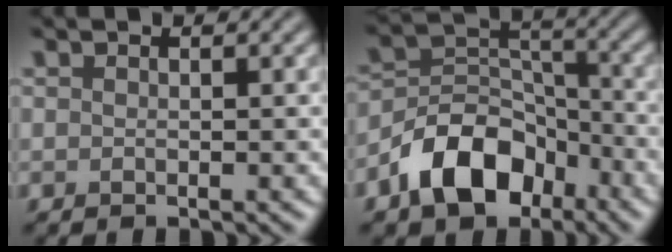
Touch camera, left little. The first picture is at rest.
{"total": 8.1, "force": [-4.7, 5.0, 4.2], "torque": [-0.063, 0.001, -0.096]}